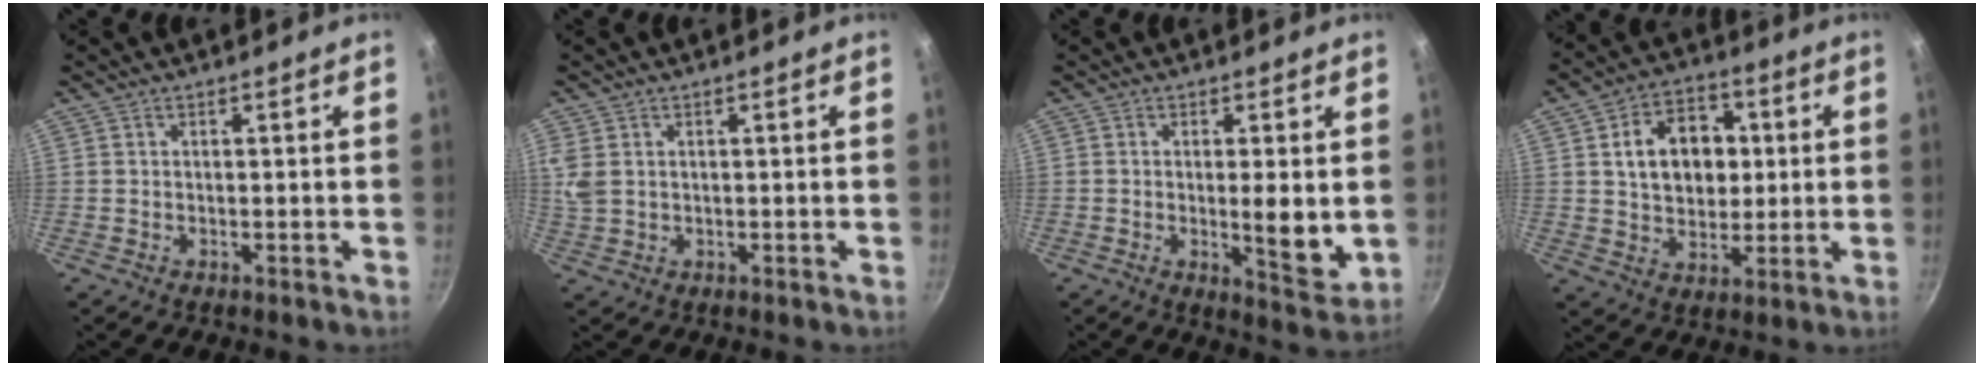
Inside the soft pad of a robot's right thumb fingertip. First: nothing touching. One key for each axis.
{"total": 3.9, "fx": 1.1, "fy": 2.8, "fz": 2.5, "tx": -0.051, "ty": 0.002, "tz": 0.027}
{"total": 7.2, "fx": 0.0, "fy": 1.9, "fz": 6.9, "tx": -0.103, "ty": -0.022, "tz": 0.003}
{"total": 13.6, "fx": 2.3, "fy": 10.1, "fz": 8.8, "tx": -0.102, "ty": 0.009, "tz": 0.034}